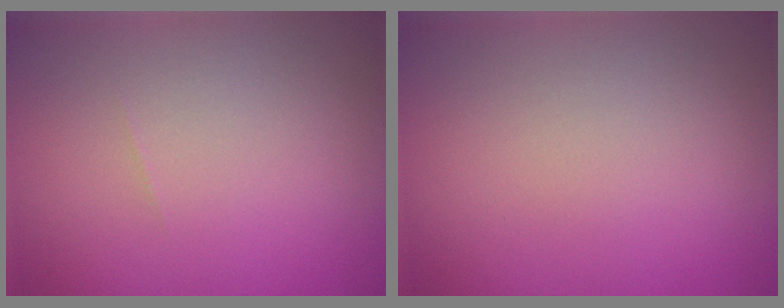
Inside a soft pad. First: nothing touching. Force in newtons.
{"total": 0.0}